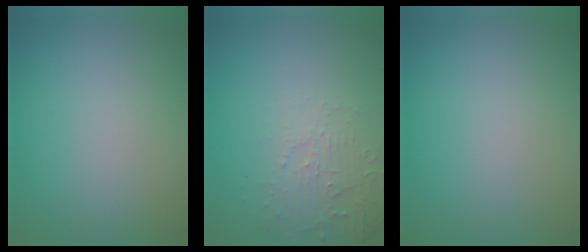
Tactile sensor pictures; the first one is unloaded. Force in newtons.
{"total": 2.8, "press": 2.7, "slide": 0.6}
{"total": 0.0}